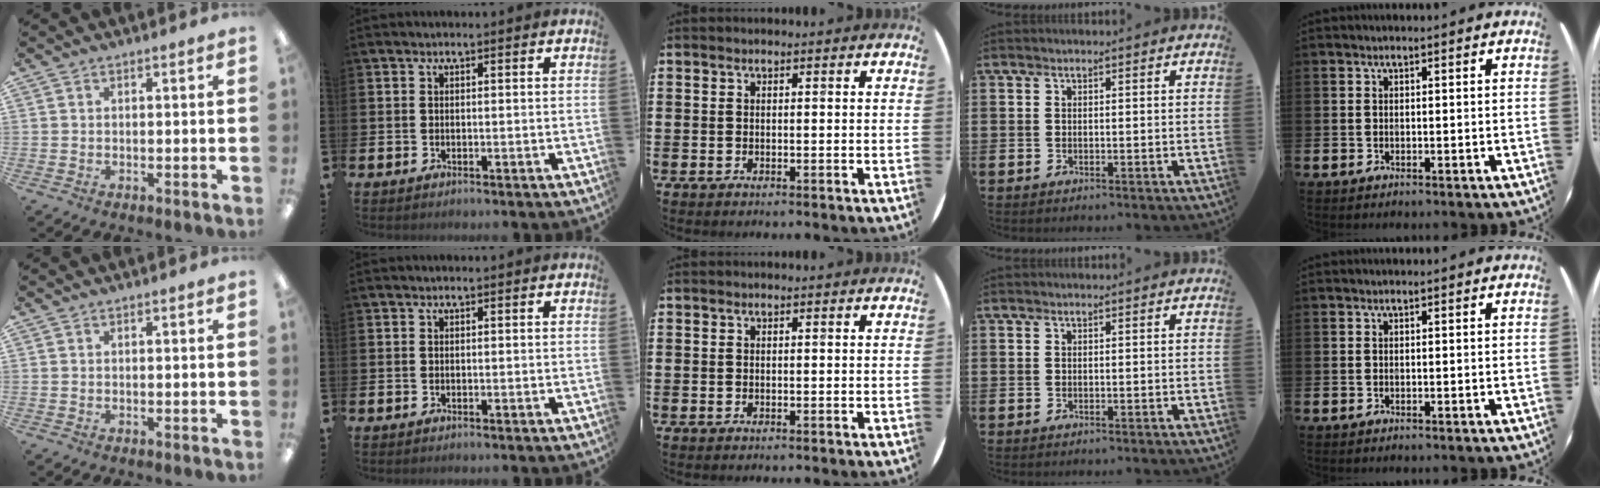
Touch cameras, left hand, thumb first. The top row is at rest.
{}